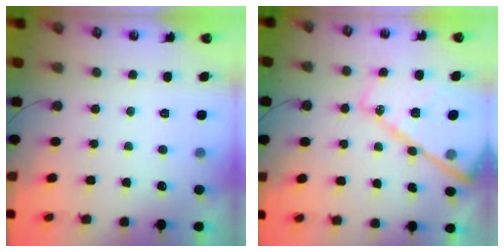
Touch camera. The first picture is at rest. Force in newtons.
{"total": 20.9, "press": 20.8, "slide": 2.0}